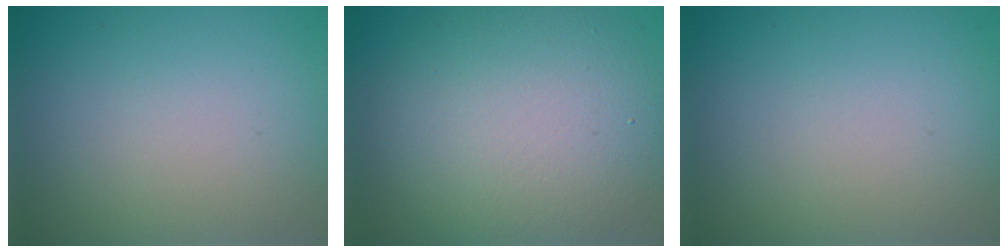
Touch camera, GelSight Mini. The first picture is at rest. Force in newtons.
{"total": 8.8, "press": 8.8, "slide": 0.7}
{"total": 0.0}